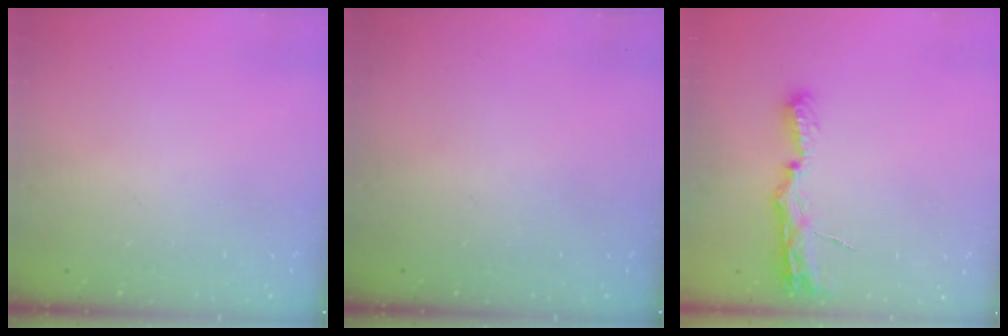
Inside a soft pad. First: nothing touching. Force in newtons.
{"total": 0.0}
{"total": 8.0, "press": 8.0, "slide": 0.7}